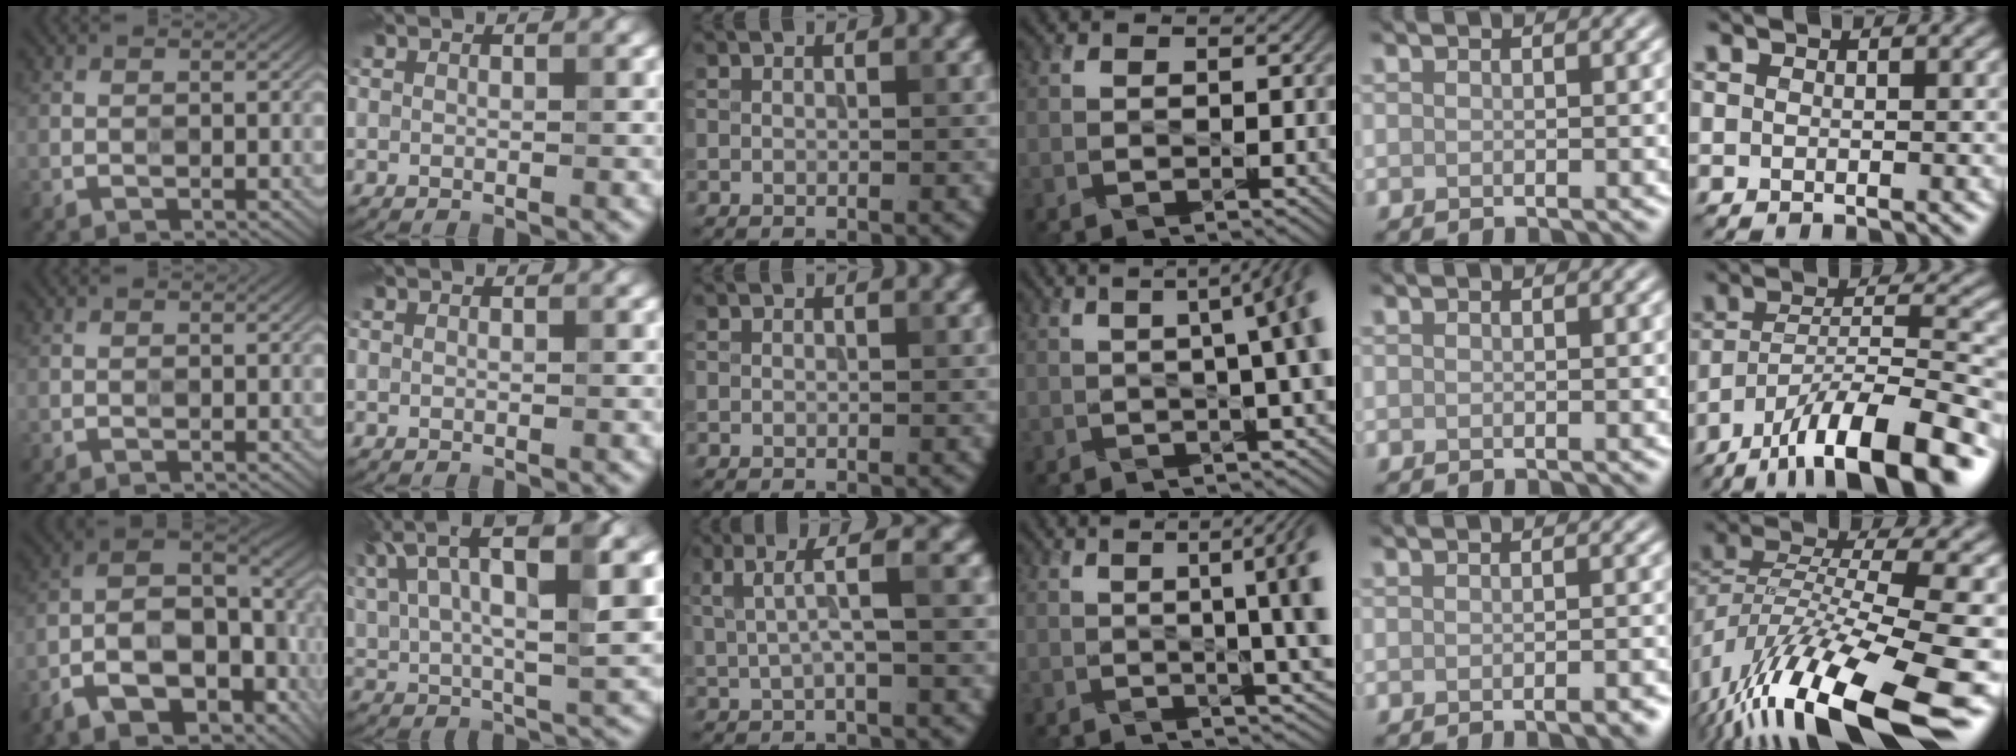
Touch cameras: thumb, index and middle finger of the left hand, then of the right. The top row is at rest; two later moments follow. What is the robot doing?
{"motion": "wipe", "object": "glass cup"}